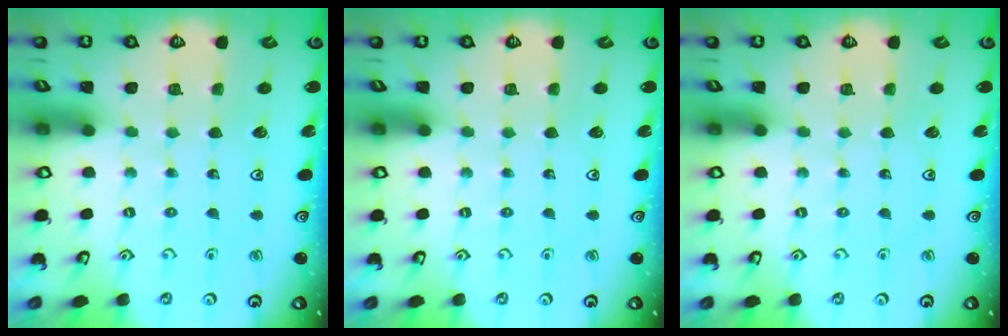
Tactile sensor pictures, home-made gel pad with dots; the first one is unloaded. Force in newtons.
{"total": 0.0}
{"total": 0.0}